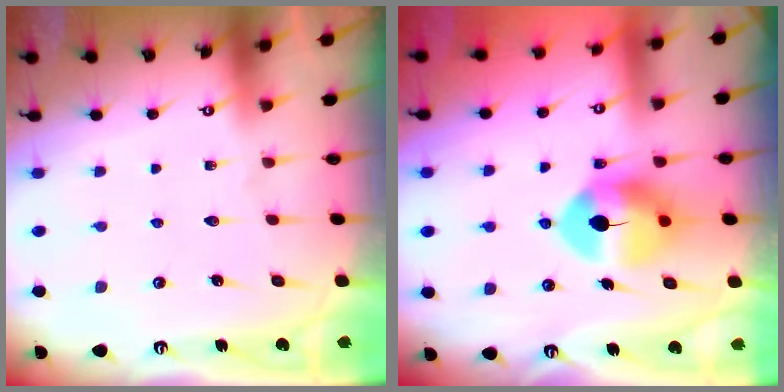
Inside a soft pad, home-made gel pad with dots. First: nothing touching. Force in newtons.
{"total": 9.6, "press": 9.5, "slide": 1.4}